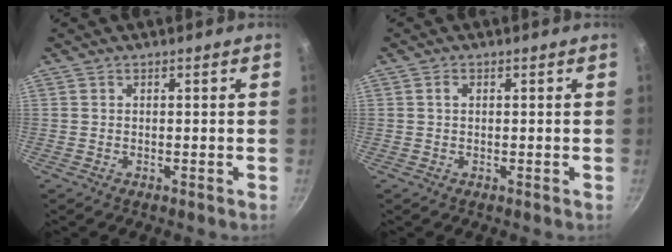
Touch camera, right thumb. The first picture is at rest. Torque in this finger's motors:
{"motor_torque": [-0.12, 0.24, 0.30, -0.20, 0.00]}